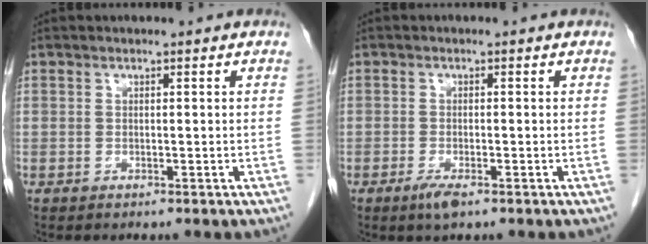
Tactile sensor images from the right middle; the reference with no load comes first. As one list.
[{"total": 2.4, "force": [-1.5, 0.5, 1.9], "torque": [-0.038, -0.004, -0.027]}]